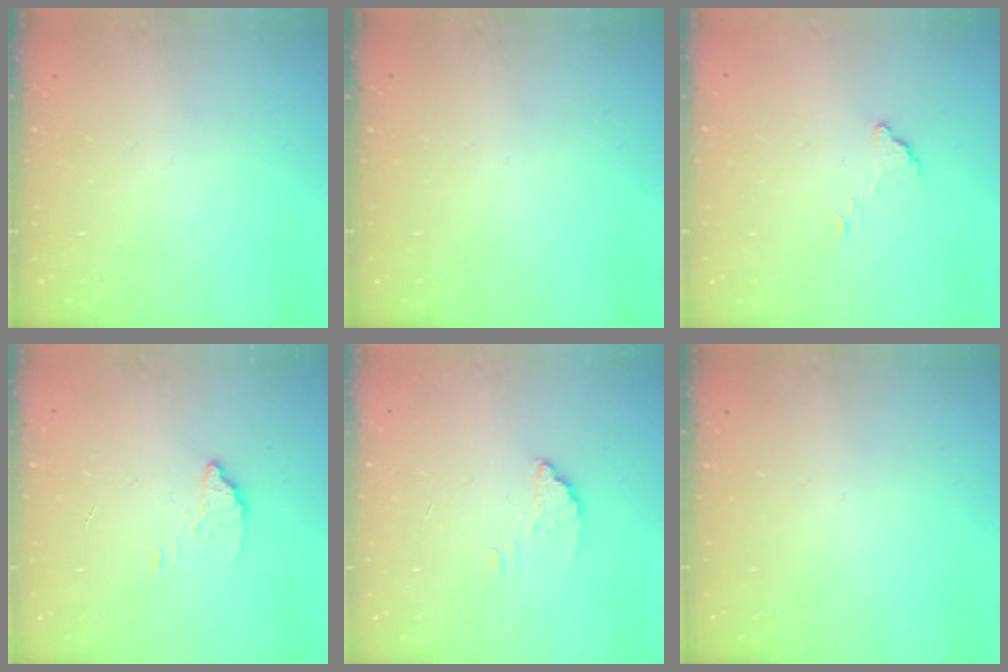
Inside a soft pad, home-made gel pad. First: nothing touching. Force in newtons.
{"total": 0.0}
{"total": 4.6, "press": 4.6, "slide": 0.1}
{"total": 1.8, "press": 1.7, "slide": 0.1}
{"total": 1.5, "press": 1.5, "slide": 0.1}
{"total": 0.0}